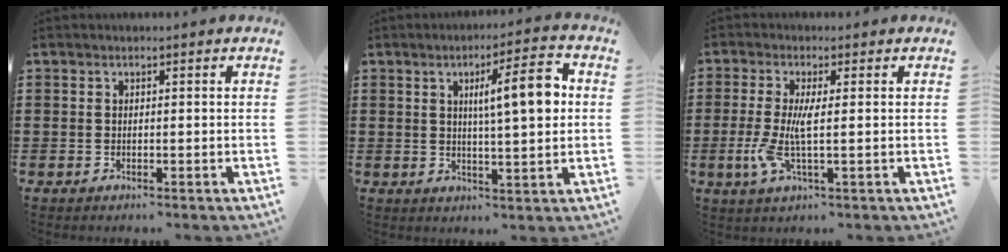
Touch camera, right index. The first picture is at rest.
{"total": 8.8, "force": [2.0, 1.5, 8.5], "torque": [-0.139, -0.006, 0.023]}
{"total": 5.2, "force": [-0.6, 0.7, 5.1], "torque": [-0.121, -0.017, -0.020]}